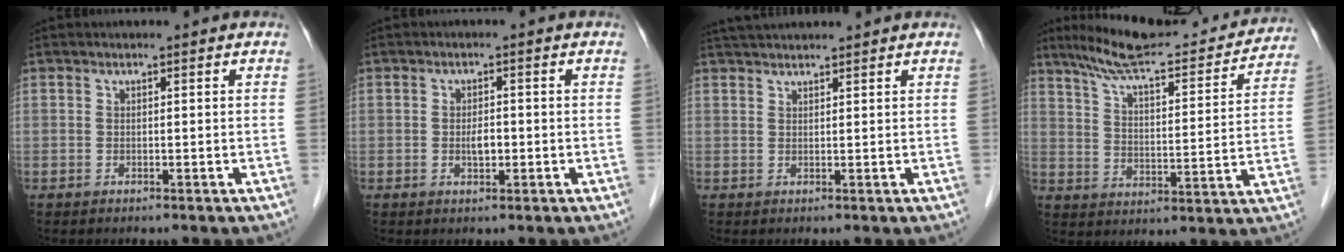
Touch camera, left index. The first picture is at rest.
{"total": 2.2, "force": [-0.5, 1.0, 1.9], "torque": [-0.034, -0.001, -0.008]}
{"total": 4.7, "force": [4.4, 0.4, 1.7], "torque": [-0.027, 0.037, 0.077]}
{"total": 20.3, "force": [18.4, 2.5, 8.3], "torque": [-0.128, -0.004, 0.257]}